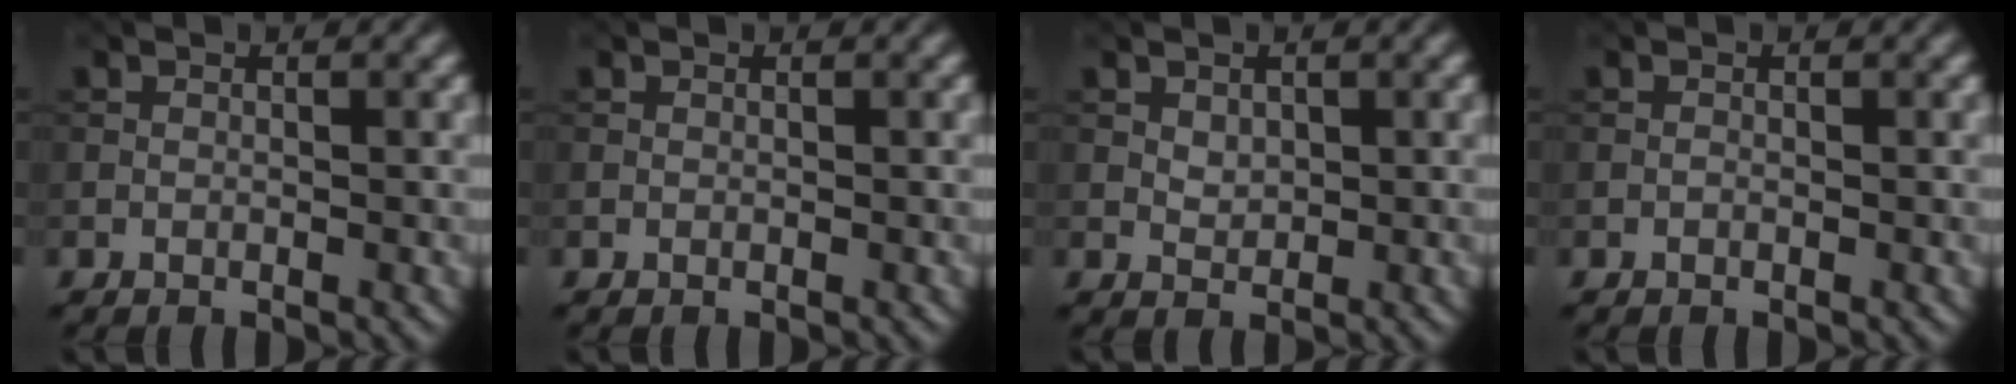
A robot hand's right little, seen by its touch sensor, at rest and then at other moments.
{"total": 0.0}
{"total": 1.1, "force": [0.4, 0.9, 0.6], "torque": [-0.012, -0.002, 0.011]}
{"total": 0.0}